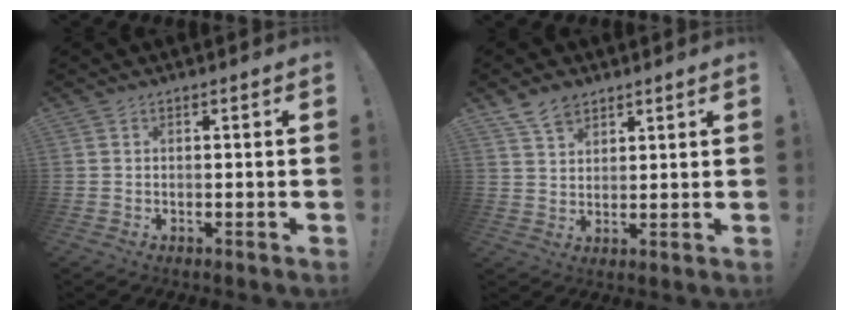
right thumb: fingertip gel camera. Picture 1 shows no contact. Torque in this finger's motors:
{"motor_torque": [0.01, 0.05, 0.22, 0.19, 0.00]}